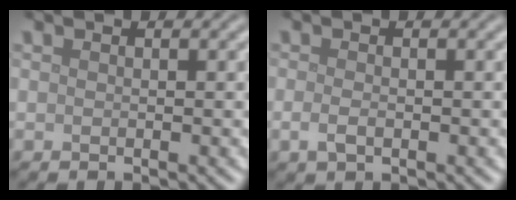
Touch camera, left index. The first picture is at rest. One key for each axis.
{"total": 1.5, "fx": -0.4, "fy": 0.7, "fz": 1.2, "tx": -0.028, "ty": -0.005, "tz": -0.009}